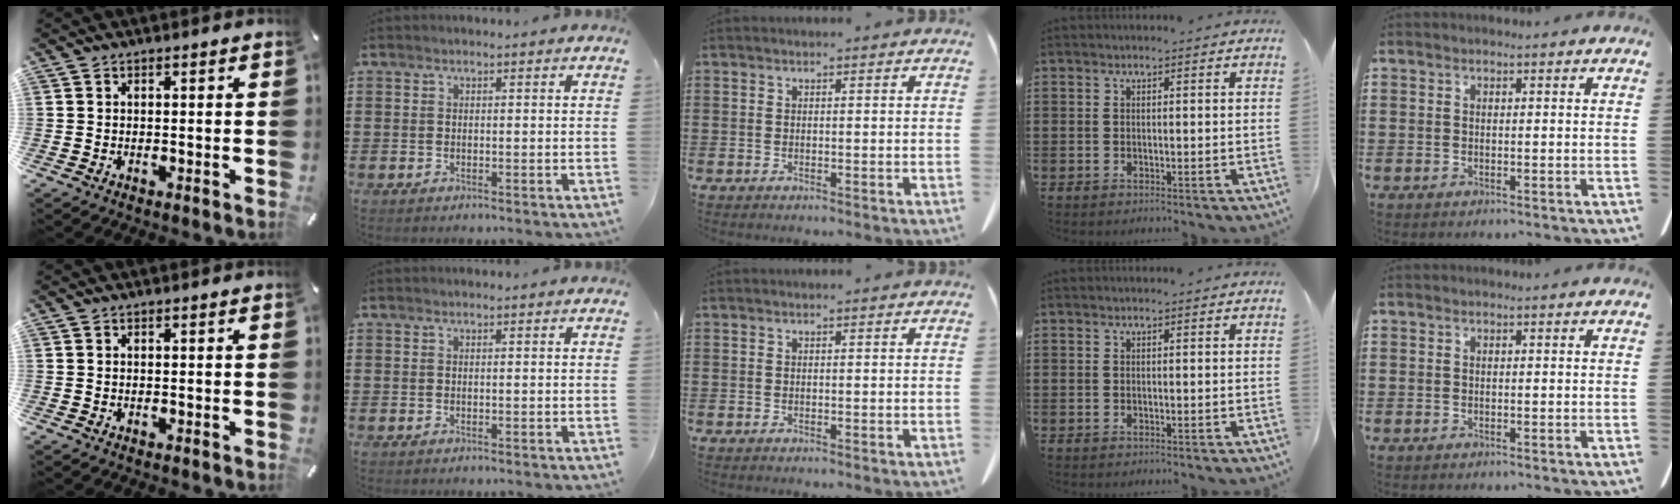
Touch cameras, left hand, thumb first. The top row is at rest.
{}